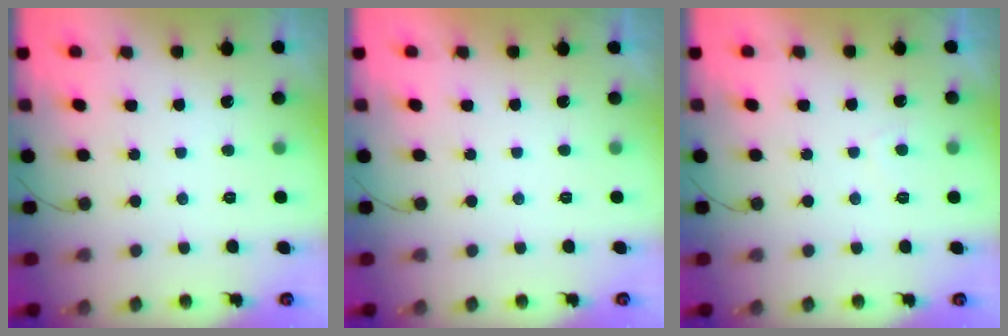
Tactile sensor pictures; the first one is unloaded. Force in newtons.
{"total": 2.2, "press": 2.2, "slide": 0.3}
{"total": 2.0, "press": 2.0, "slide": 0.6}